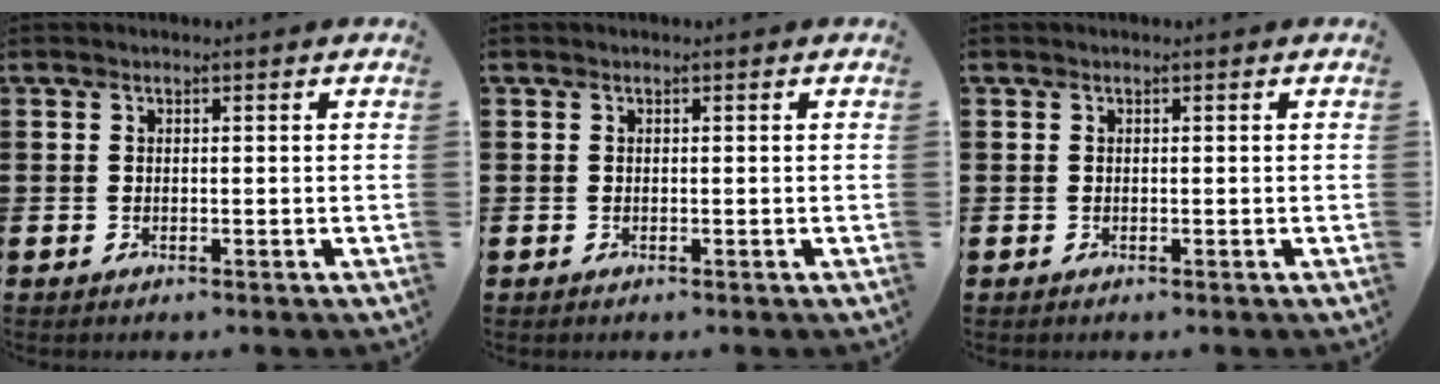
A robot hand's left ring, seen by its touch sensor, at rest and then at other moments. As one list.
[{"total": 0.0}, {"total": 0.0}]